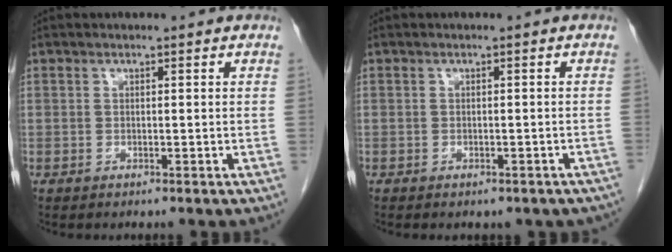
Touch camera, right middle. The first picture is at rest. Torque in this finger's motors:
{"motor_torque": [1.07, -1.07, 0.09, 0.04]}